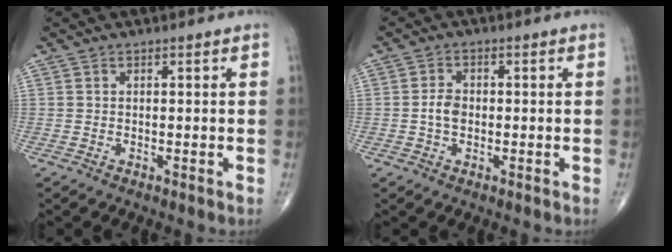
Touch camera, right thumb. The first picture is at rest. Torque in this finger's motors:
{"motor_torque": [0.74, 0.91, 0.48, -0.18, 0.01]}